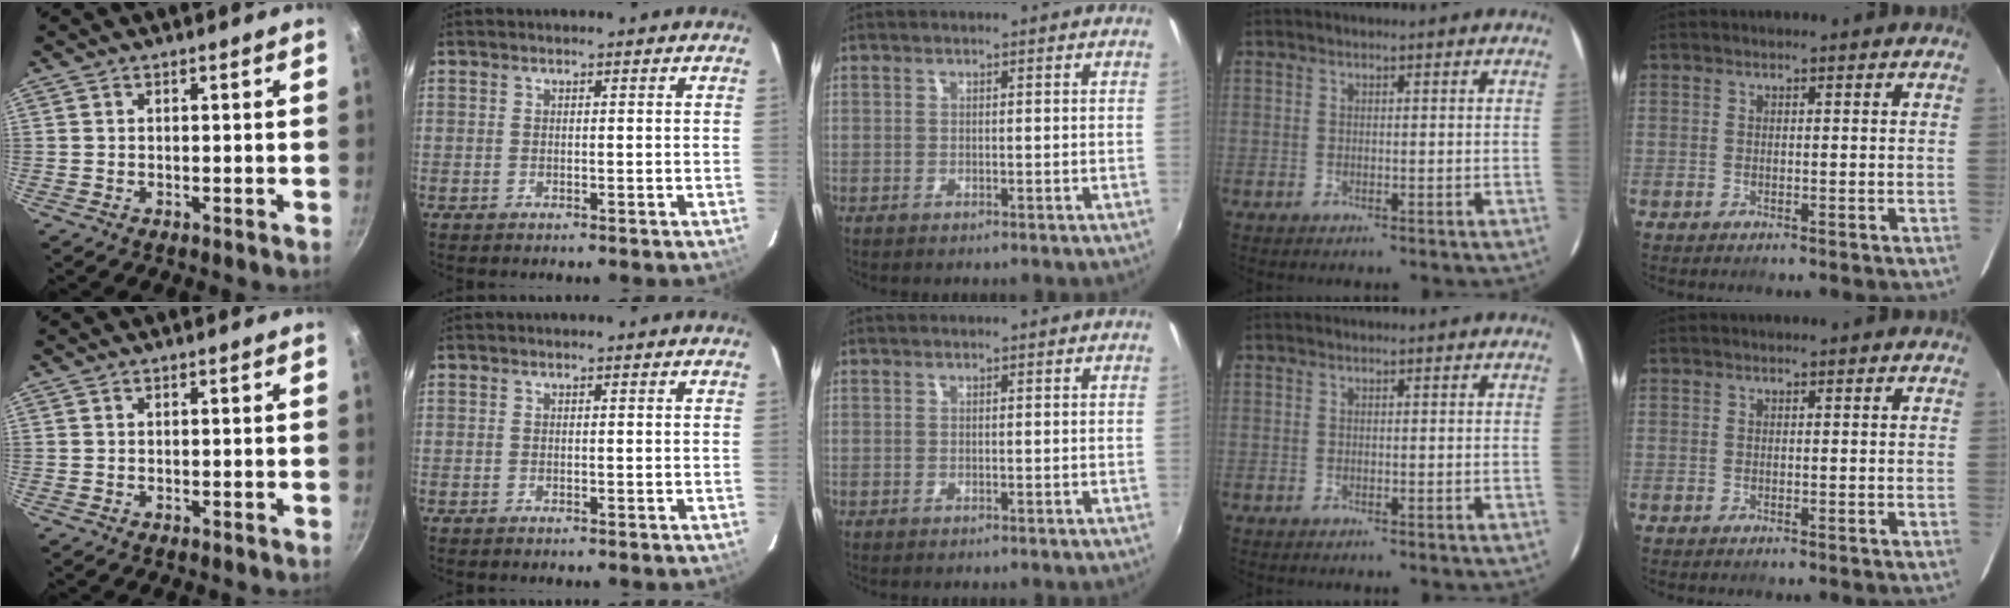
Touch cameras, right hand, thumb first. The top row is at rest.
{}